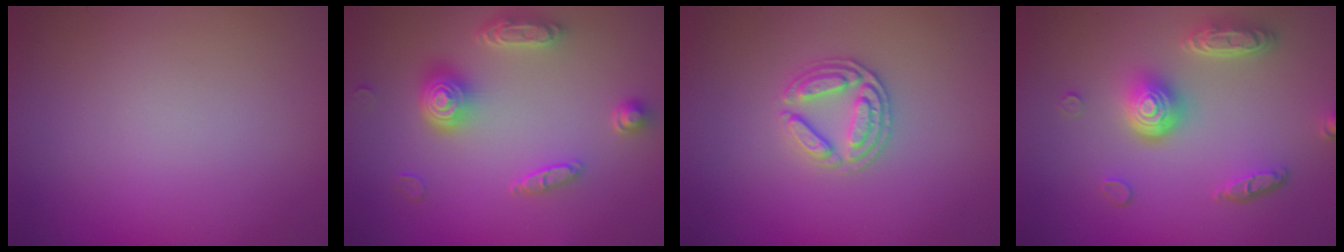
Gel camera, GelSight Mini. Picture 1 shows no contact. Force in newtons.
{"total": 4.6, "press": 3.7, "slide": 2.8}
{"total": 2.7, "press": 2.7, "slide": 0.6}
{"total": 5.2, "press": 3.8, "slide": 3.5}